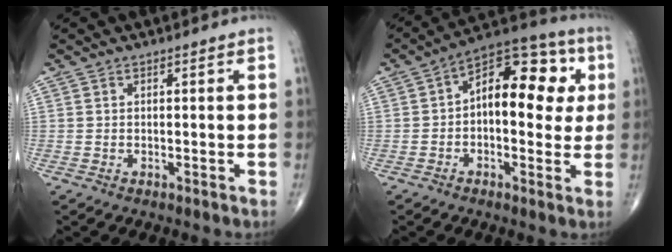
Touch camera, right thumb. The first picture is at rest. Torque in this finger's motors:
{"motor_torque": [0.07, 0.35, 0.65, 0.33, 0.23]}